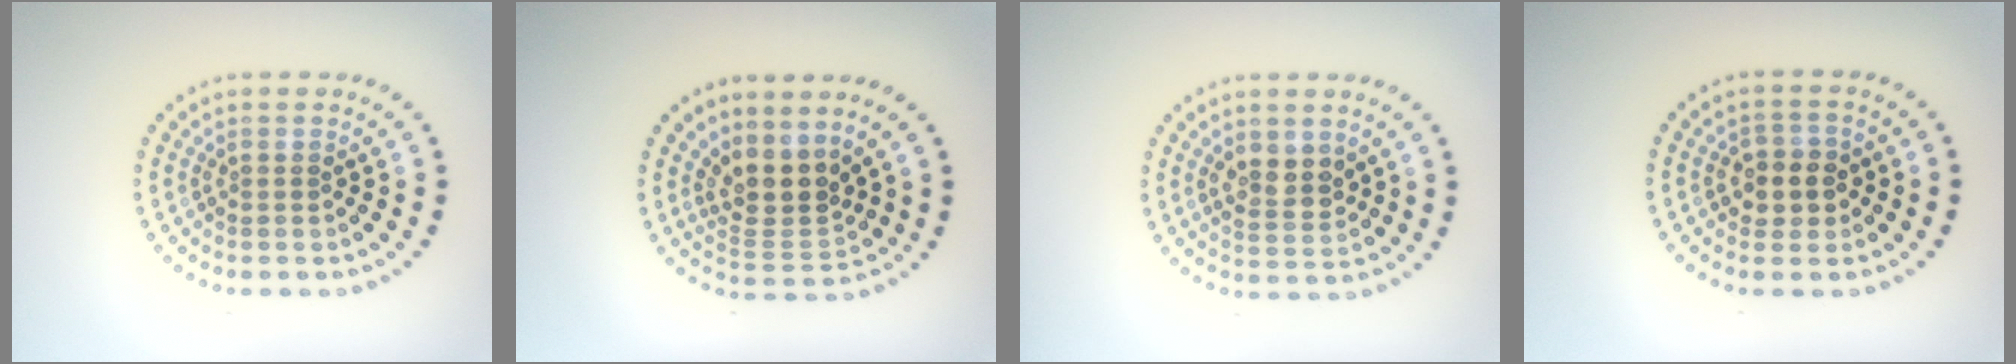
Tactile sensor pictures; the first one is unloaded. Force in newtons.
{"total": 3.6, "press": 2.7, "slide": 2.4}
{"total": 2.6, "press": 2.5, "slide": 0.7}
{"total": 2.9, "press": 2.8, "slide": 0.7}